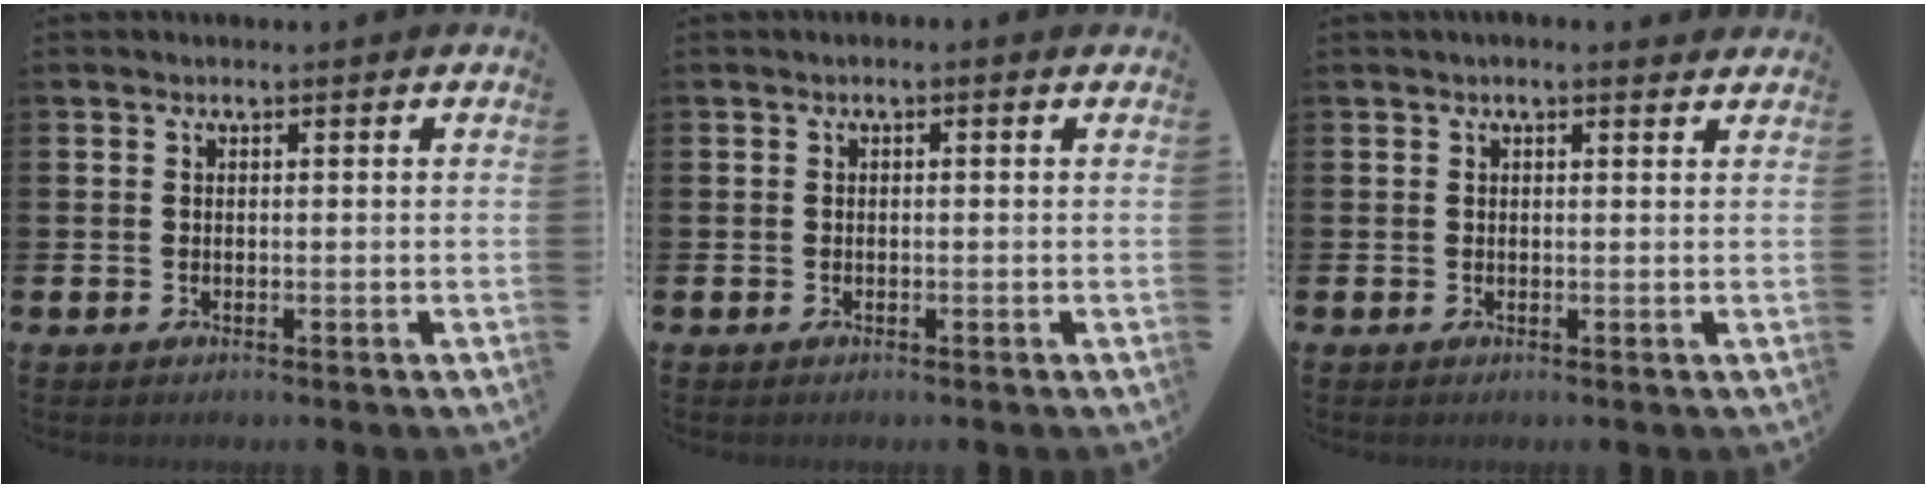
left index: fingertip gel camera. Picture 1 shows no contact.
{"total": 0.5, "force": [-0.4, 0.1, 0.4], "torque": [-0.006, -0.001, -0.008]}
{"total": 0.8, "force": [0.7, 0.1, 0.5], "torque": [-0.008, 0.003, 0.011]}